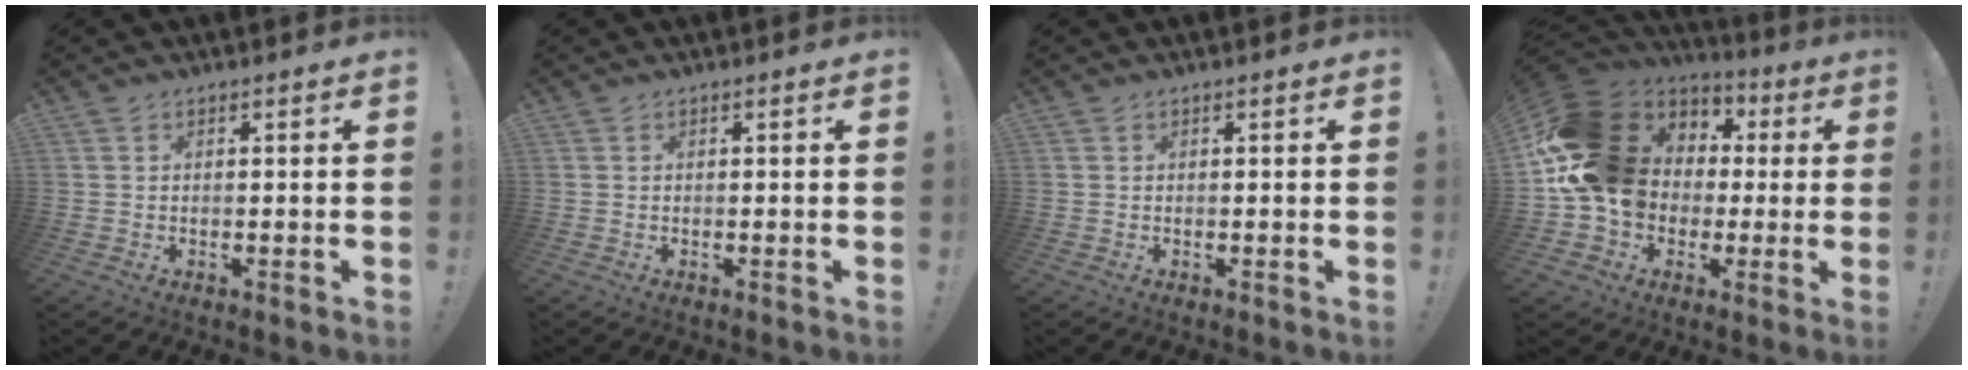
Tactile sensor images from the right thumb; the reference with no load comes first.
{"total": 0.0}
{"total": 0.0}
{"total": 20.8, "force": [2.3, 17.0, 11.7], "torque": [-0.191, -0.007, 0.075]}